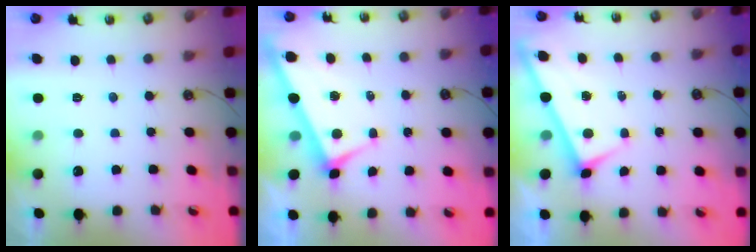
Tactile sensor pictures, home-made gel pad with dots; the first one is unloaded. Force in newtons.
{"total": 3.2, "press": 3.2, "slide": 0.8}
{"total": 1.3, "press": 1.3, "slide": 0.5}